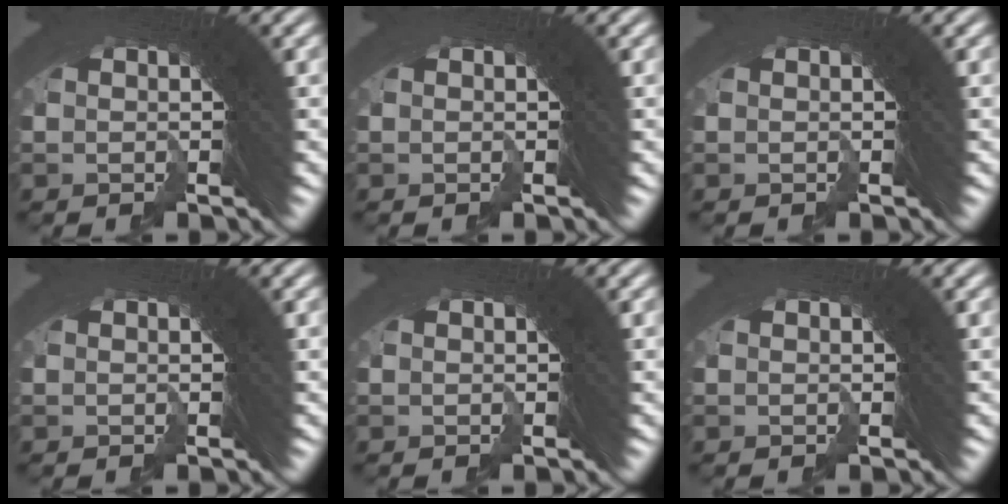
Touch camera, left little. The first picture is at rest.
{"total": 0.0}
{"total": 0.0}
{"total": 0.0}
{"total": 0.0}
{"total": 0.0}